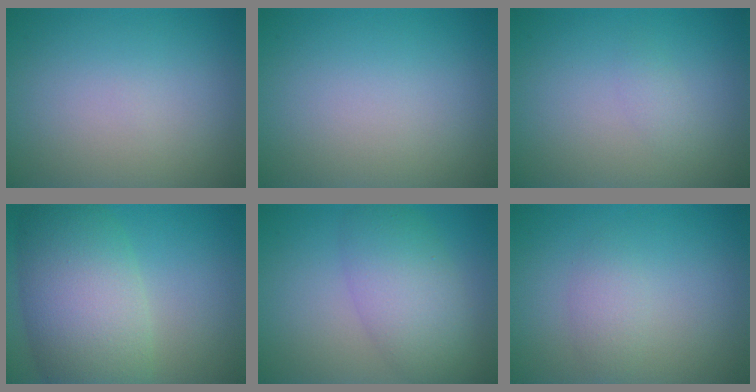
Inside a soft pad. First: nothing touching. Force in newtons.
{"total": 0.0}
{"total": 0.9, "press": 0.9, "slide": 0.0}
{"total": 9.6, "press": 9.6, "slide": 0.4}
{"total": 5.2, "press": 5.2, "slide": 0.3}
{"total": 1.5, "press": 1.5, "slide": 0.0}